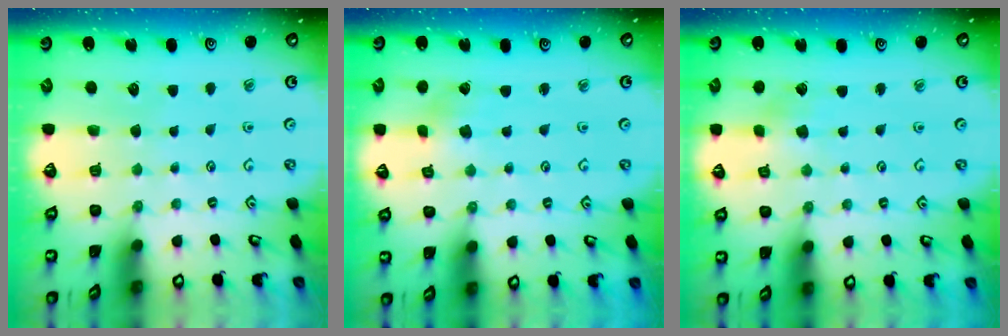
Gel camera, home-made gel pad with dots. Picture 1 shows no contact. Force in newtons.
{"total": 1.8, "press": 1.8, "slide": 0.2}
{"total": 2.6, "press": 2.6, "slide": 0.5}